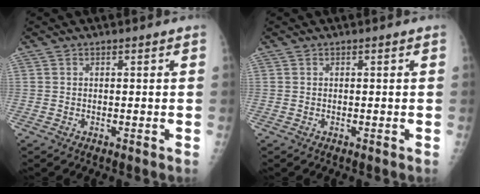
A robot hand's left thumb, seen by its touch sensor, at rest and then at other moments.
{"total": 0.0}